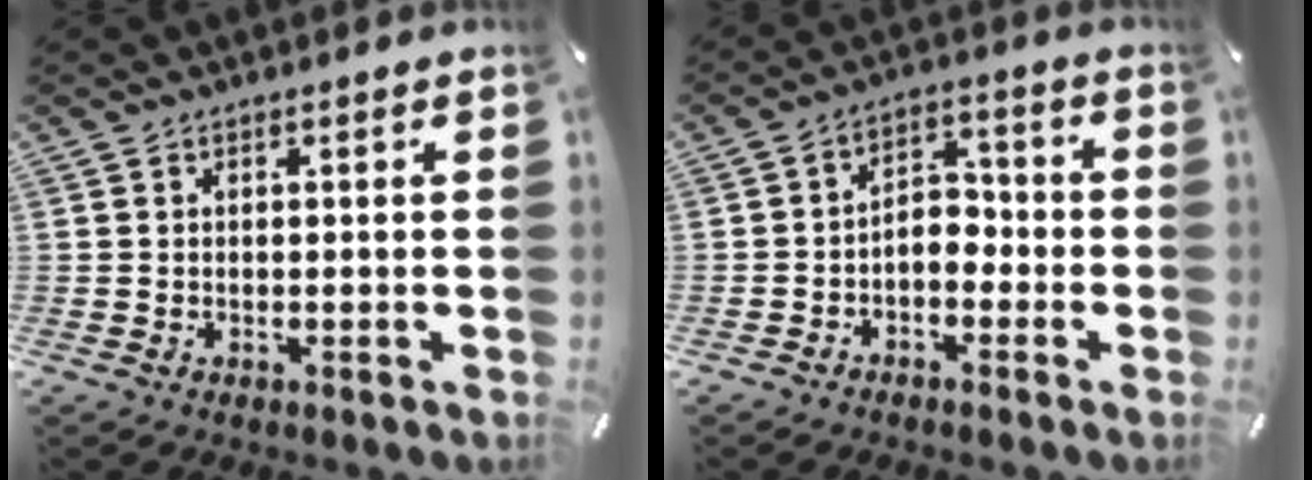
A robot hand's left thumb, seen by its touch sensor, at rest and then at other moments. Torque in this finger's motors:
{"motor_torque": [-0.32, 0.65, 0.24, -0.13, 0.14]}